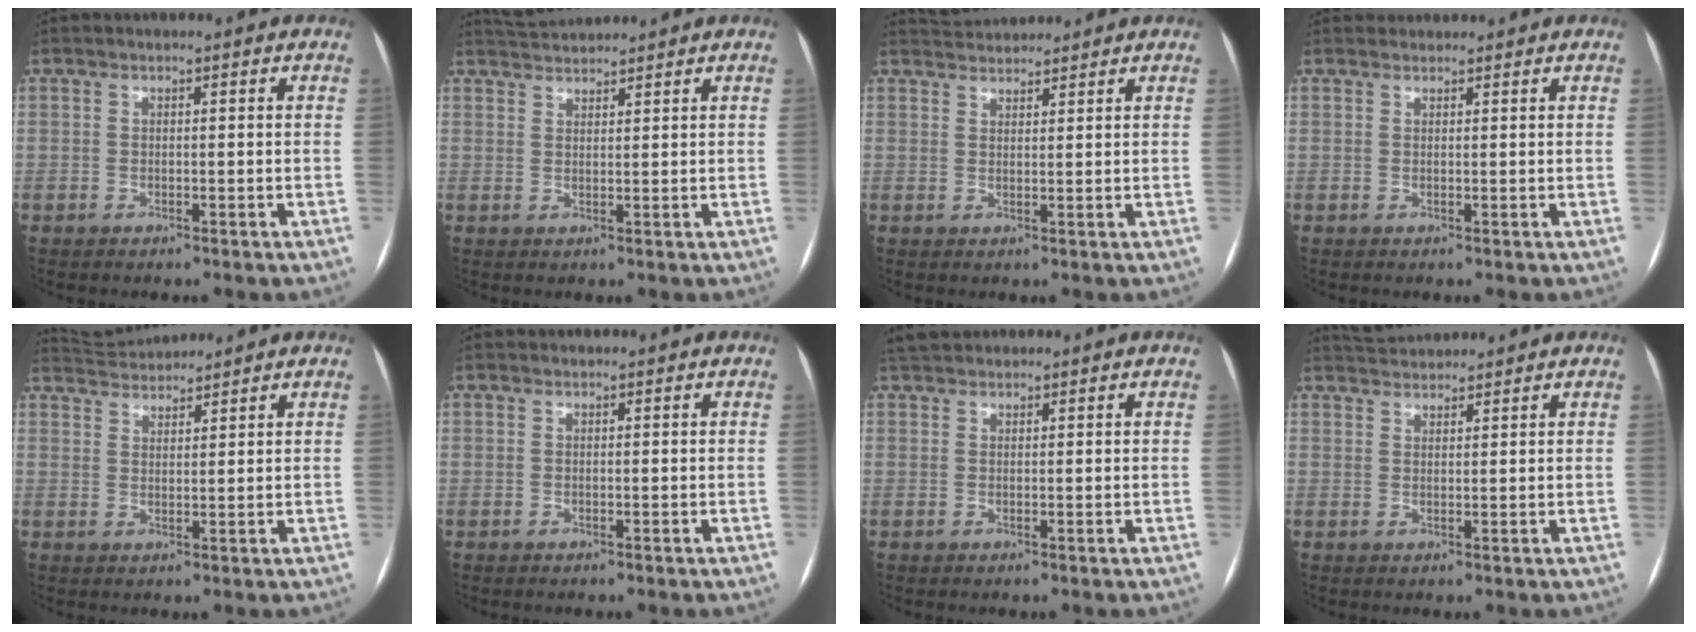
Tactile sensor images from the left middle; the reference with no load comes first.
{"total": 3.8, "force": [3.8, 0.0, 0.2], "torque": [-0.009, 0.025, 0.071]}
{"total": 4.2, "force": [4.2, 0.6, 0.2], "torque": [-0.010, 0.029, 0.070]}
{"total": 1.7, "force": [1.7, 0.4, -0.2], "torque": [0.002, 0.022, 0.029]}
{"total": 5.0, "force": [5.0, 0.0, 0.1], "torque": [-0.010, 0.023, 0.089]}
{"total": 0.0}
{"total": 3.5, "force": [3.2, 1.2, 0.9], "torque": [-0.018, 0.031, 0.057]}
{"total": 4.1, "force": [4.1, 0.4, 0.3], "torque": [-0.010, 0.027, 0.071]}